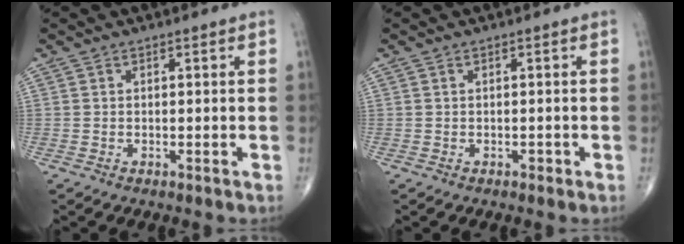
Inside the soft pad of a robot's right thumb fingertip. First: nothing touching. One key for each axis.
{"total": 0.6, "fx": -0.2, "fy": 0.4, "fz": 0.4, "tx": -0.002, "ty": 0.002, "tz": -0.005}